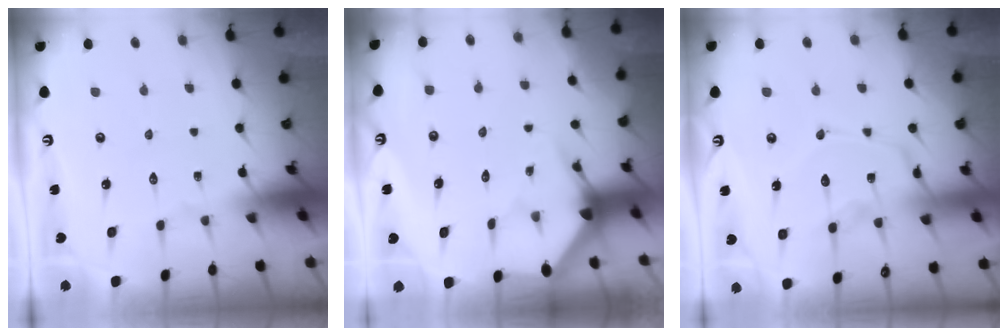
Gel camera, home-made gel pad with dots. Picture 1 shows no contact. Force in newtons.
{"total": 3.4, "press": 3.4, "slide": 0.1}
{"total": 14.4, "press": 14.4, "slide": 1.2}